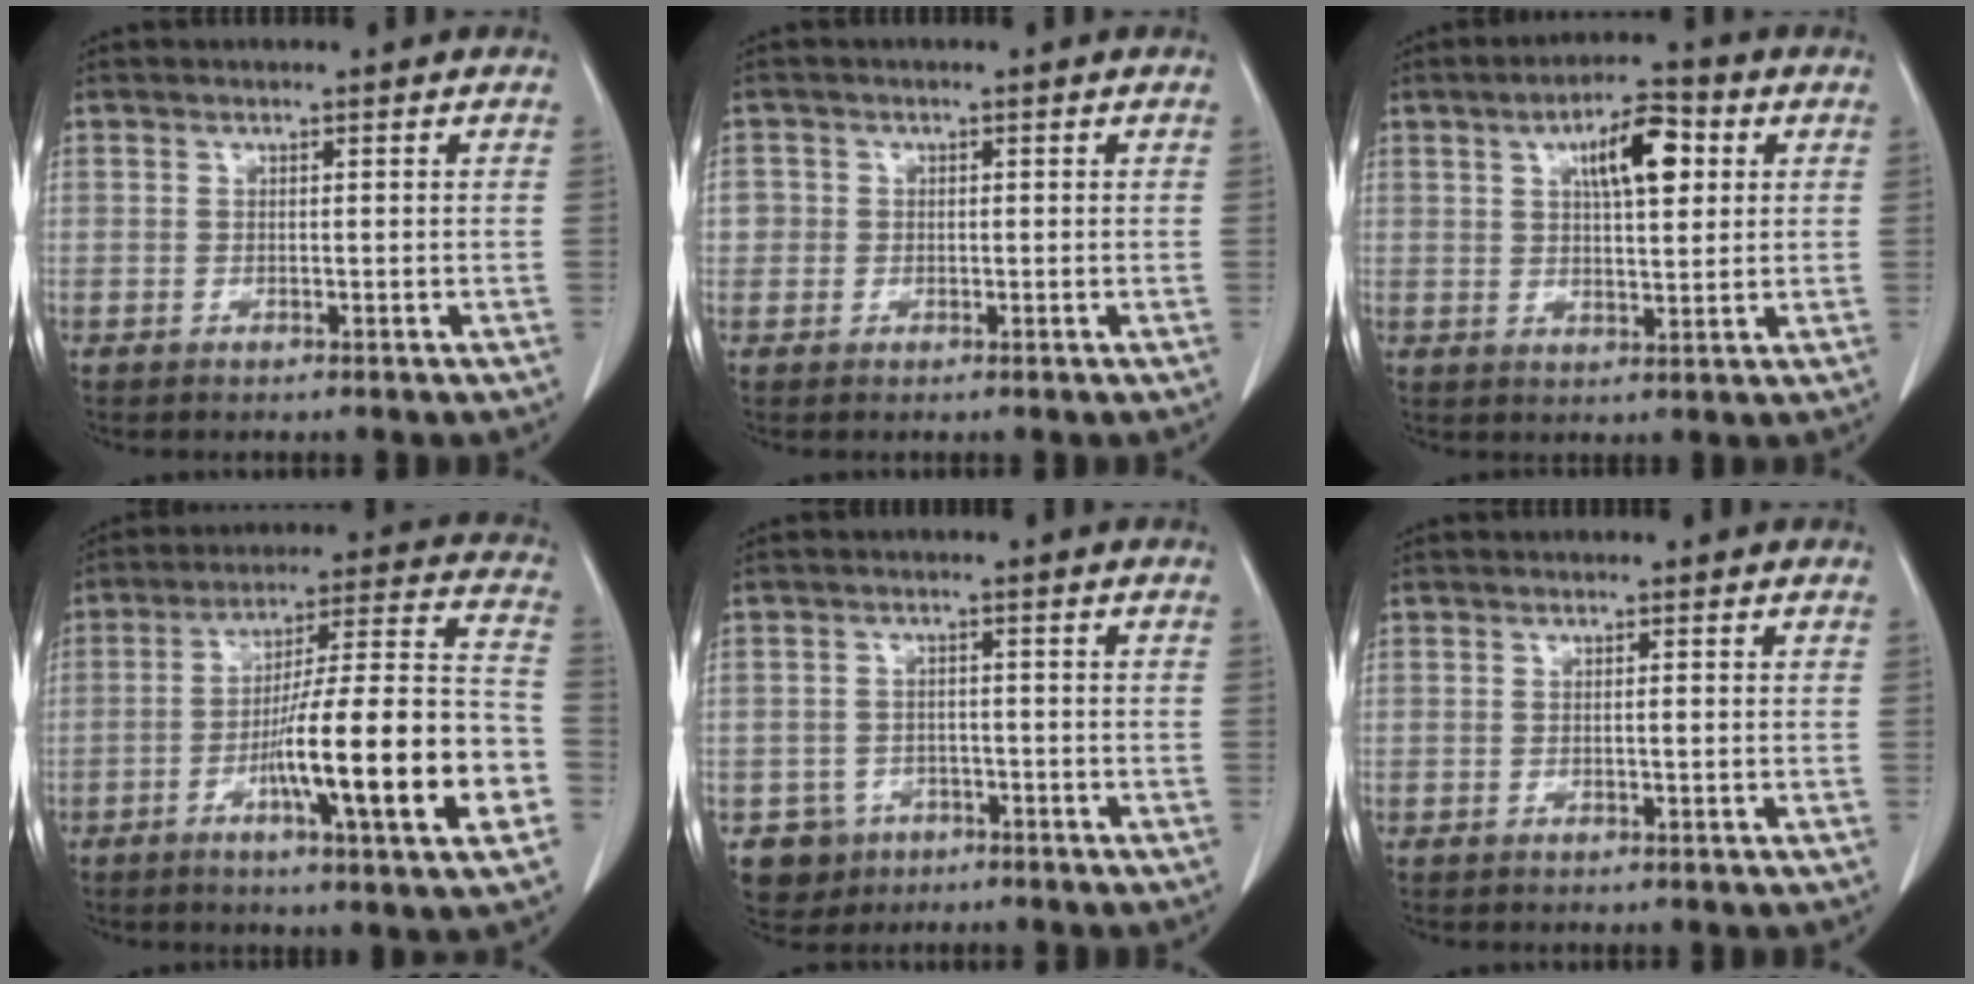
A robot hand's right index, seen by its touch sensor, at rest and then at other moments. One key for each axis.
{"total": 2.0, "fx": 0.1, "fy": 2.0, "fz": 0.2, "tx": 0.010, "ty": 0.007, "tz": 0.001}
{"total": 8.6, "fx": 3.0, "fy": 2.7, "fz": 7.6, "tx": -0.125, "ty": 0.015, "tz": 0.049}
{"total": 20.4, "fx": -6.5, "fy": 0.8, "fz": 19.3, "tx": -0.276, "ty": 0.004, "tz": -0.099}
{"total": 5.0, "fx": -2.6, "fy": 4.3, "fz": 0.3, "tx": -0.006, "ty": 0.010, "tz": -0.037}
{"total": 0.6, "fx": 0.0, "fy": 0.0, "fz": 0.6, "tx": -0.011, "ty": 0.001, "tz": 0.001}